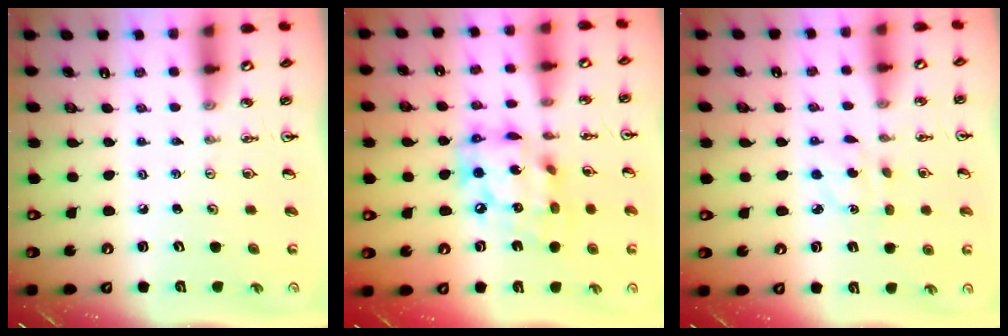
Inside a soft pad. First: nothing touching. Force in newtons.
{"total": 16.0, "press": 15.9, "slide": 1.5}
{"total": 3.0, "press": 2.9, "slide": 0.8}